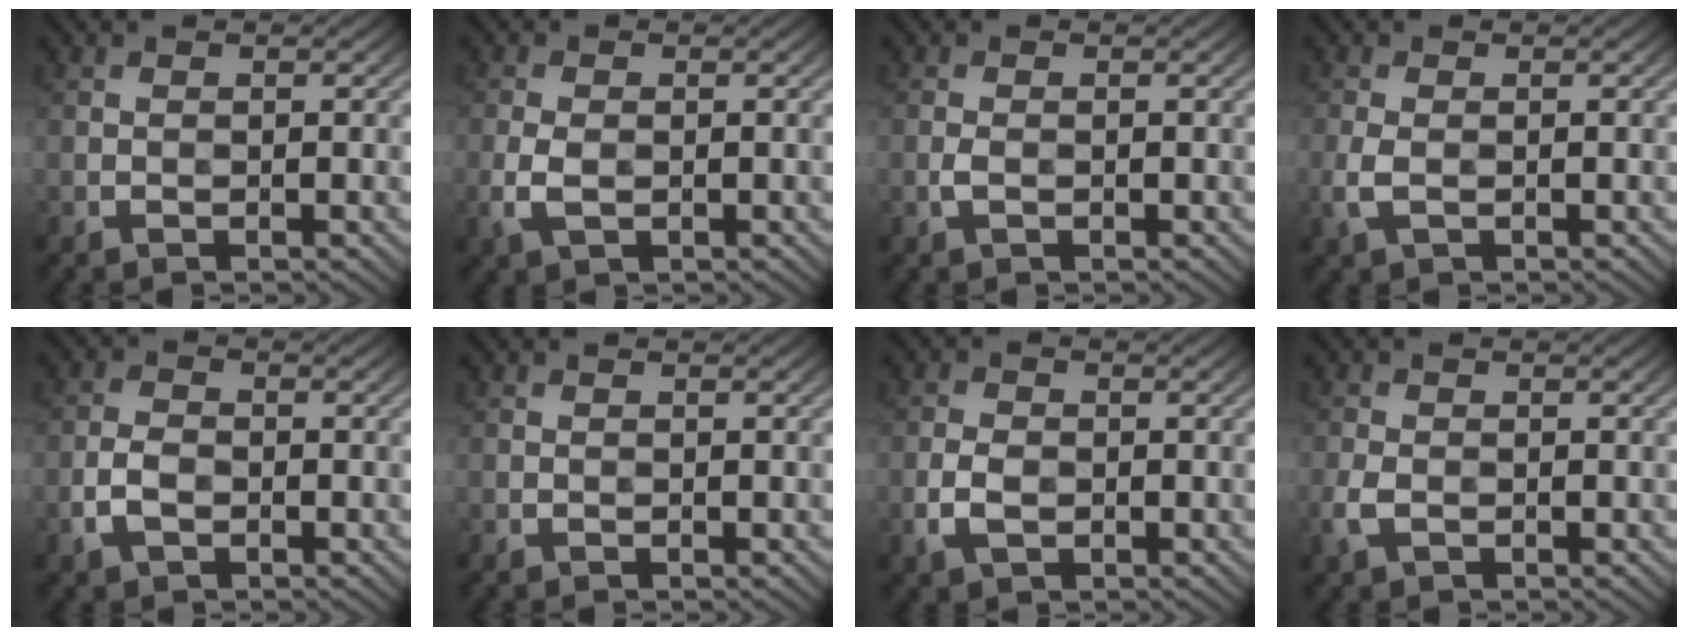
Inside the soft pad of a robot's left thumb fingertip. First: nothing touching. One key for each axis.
{"total": 3.2, "fx": -0.7, "fy": 1.9, "fz": 2.4, "tx": -0.067, "ty": -0.005, "tz": -0.017}
{"total": 1.1, "fx": -0.3, "fy": 0.5, "fz": 0.9, "tx": -0.024, "ty": 0.000, "tz": -0.009}
{"total": 2.7, "fx": -0.6, "fy": 1.5, "fz": 2.2, "tx": -0.066, "ty": -0.006, "tz": -0.015}
{"total": 3.2, "fx": -1.3, "fy": 1.9, "fz": 2.2, "tx": -0.050, "ty": -0.001, "tz": -0.032}
{"total": 0.0}
{"total": 3.2, "fx": -1.0, "fy": 2.1, "fz": 2.3, "tx": -0.055, "ty": -0.003, "tz": -0.024}
{"total": 2.6, "fx": -1.0, "fy": 1.6, "fz": 1.8, "tx": -0.053, "ty": -0.007, "tz": -0.024}